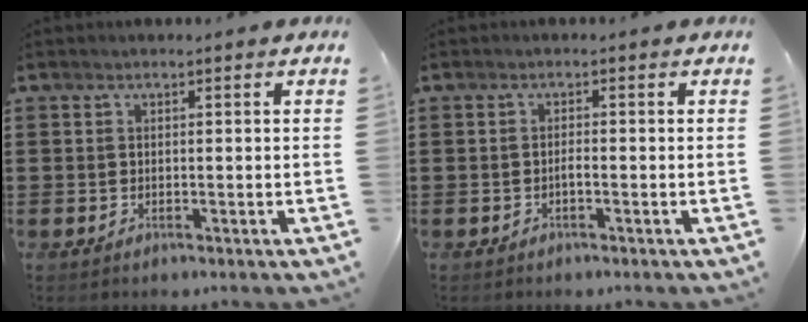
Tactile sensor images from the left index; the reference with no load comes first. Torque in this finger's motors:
{"motor_torque": [0.04, 0.07, 0.01, 0.01]}